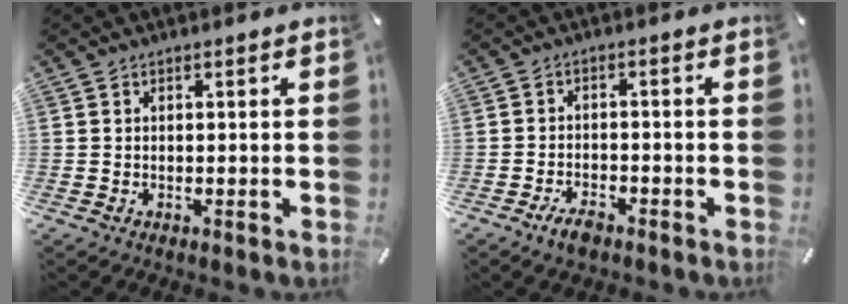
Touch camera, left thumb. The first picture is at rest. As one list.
[{"total": 4.0, "force": [-2.9, 1.8, 2.0], "torque": [-0.045, 0.013, -0.058]}]